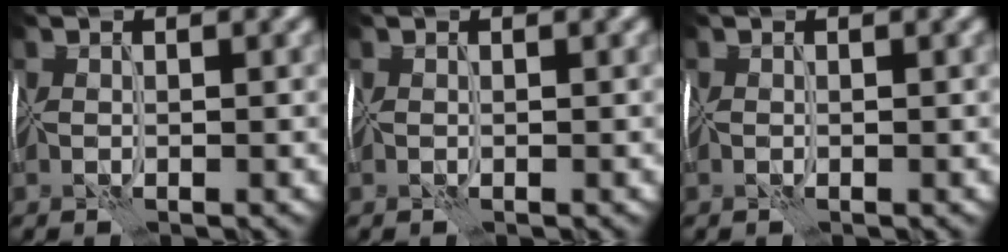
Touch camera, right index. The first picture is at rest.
{"total": 0.0}
{"total": 0.0}